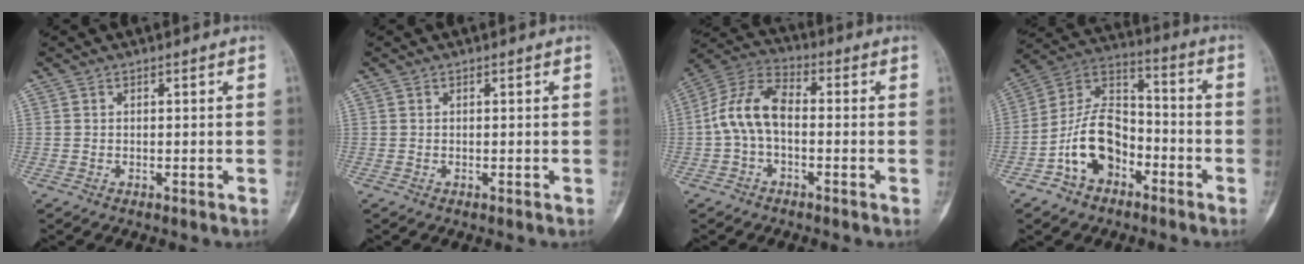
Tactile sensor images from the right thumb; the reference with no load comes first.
{"total": 0.0}
{"total": 10.0, "force": [-1.0, 5.8, 8.1], "torque": [-0.159, 0.033, -0.030]}
{"total": 14.1, "force": [-5.8, 9.3, 8.8], "torque": [-0.141, 0.062, -0.112]}